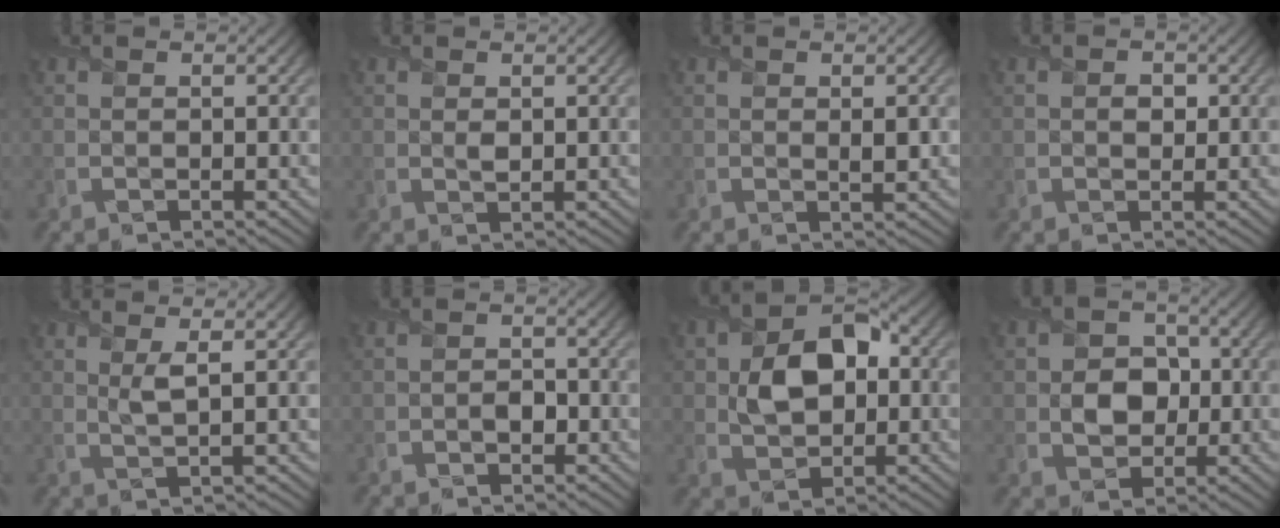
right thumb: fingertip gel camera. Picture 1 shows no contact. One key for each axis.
{"total": 0.9, "fx": 0.3, "fy": 0.6, "fz": 0.6, "tx": -0.012, "ty": -0.005, "tz": 0.006}
{"total": 1.3, "fx": 0.0, "fy": 0.7, "fz": 1.0, "tx": -0.014, "ty": -0.008, "tz": 0.002}
{"total": 1.3, "fx": 0.1, "fy": 1.1, "fz": 0.6, "tx": -0.008, "ty": -0.007, "tz": -0.002}
{"total": 2.2, "fx": 1.1, "fy": 0.3, "fz": 1.9, "tx": -0.039, "ty": 0.000, "tz": 0.021}
{"total": 1.7, "fx": -0.8, "fy": 1.2, "fz": 0.9, "tx": -0.014, "ty": -0.003, "tz": -0.014}
{"total": 8.0, "fx": 0.5, "fy": 5.6, "fz": 5.7, "tx": -0.099, "ty": 0.007, "tz": 0.006}
{"total": 5.0, "fx": -0.4, "fy": 4.2, "fz": 2.6, "tx": -0.050, "ty": -0.003, "tz": -0.019}